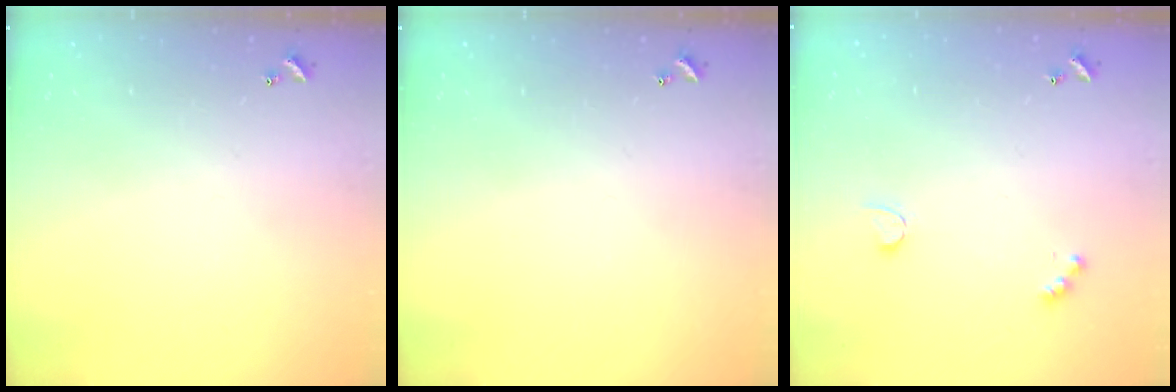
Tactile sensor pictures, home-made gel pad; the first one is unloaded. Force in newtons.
{"total": 0.0}
{"total": 2.7, "press": 2.7, "slide": 0.5}